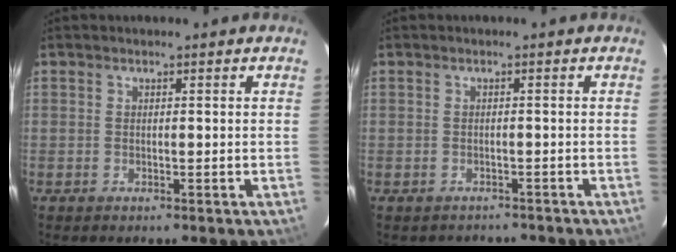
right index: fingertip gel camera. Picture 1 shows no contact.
{"total": 3.4, "force": [-3.1, 1.3, 0.7], "torque": [-0.008, -0.004, -0.036]}